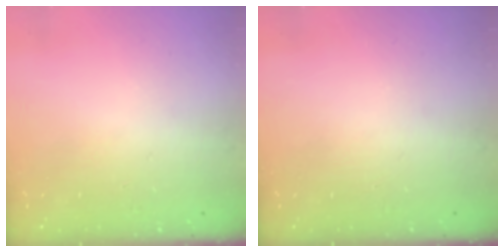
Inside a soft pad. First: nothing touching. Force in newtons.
{"total": 0.0}